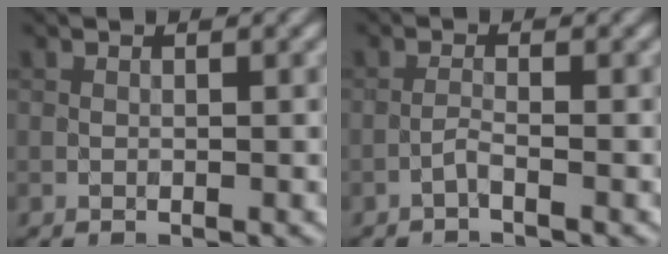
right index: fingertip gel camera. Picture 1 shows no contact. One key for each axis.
{"total": 0.9, "fx": -0.7, "fy": 0.0, "fz": 0.5, "tx": -0.007, "ty": 0.009, "tz": -0.019}